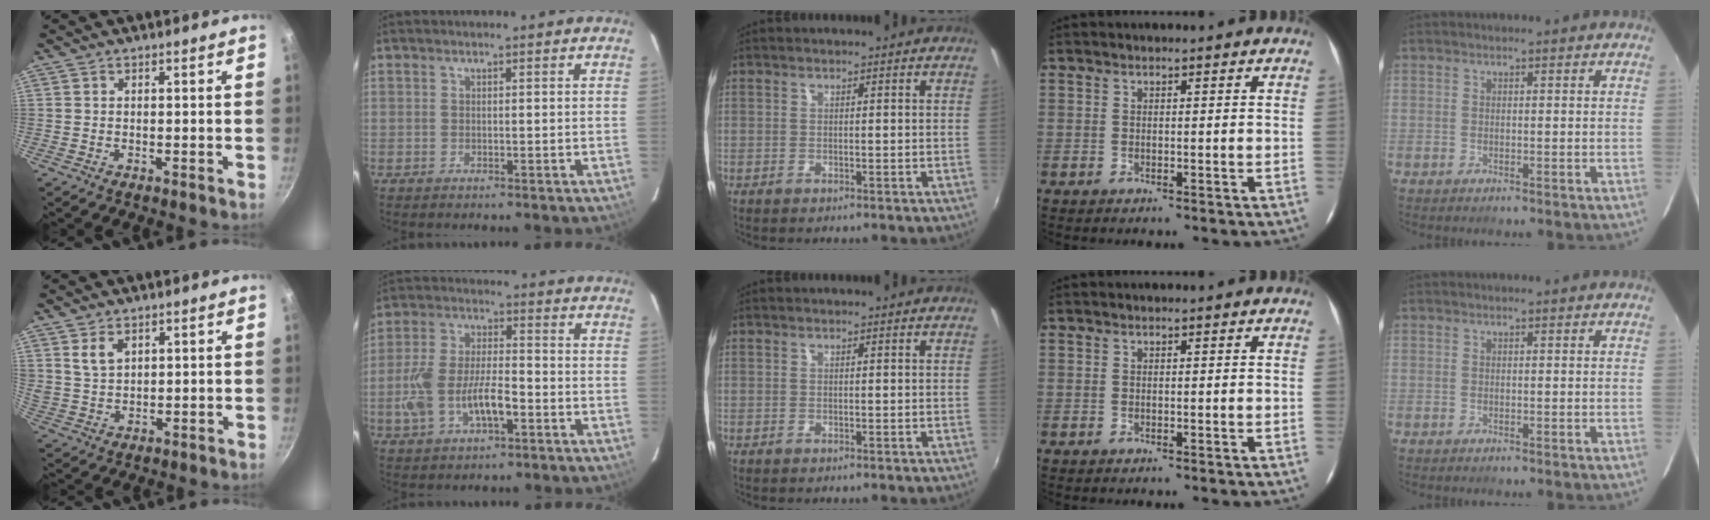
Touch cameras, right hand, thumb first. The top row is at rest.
{"thumb": {"total": 3.8, "force": [2.1, 2.5, 2.0], "torque": [-0.029, -0.009, 0.046]}, "index": {"total": 11.7, "force": [-4.0, 5.3, 9.6], "torque": [-0.208, 0.003, -0.067]}}